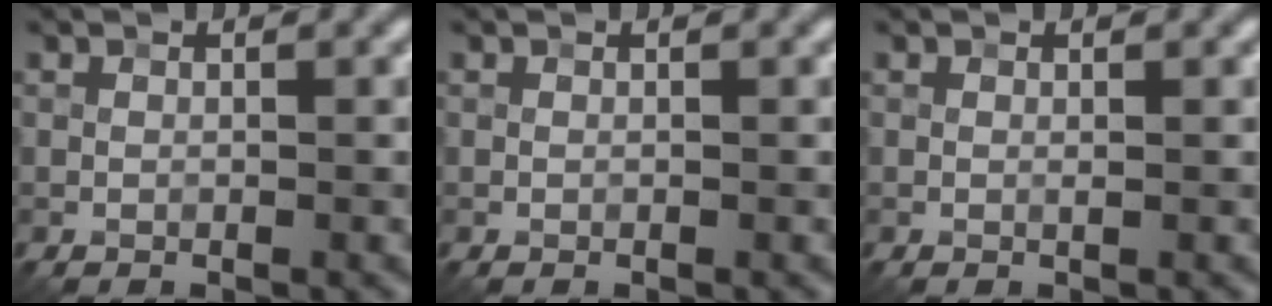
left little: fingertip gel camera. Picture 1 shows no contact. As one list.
[{"total": 0.0}, {"total": 0.0}]